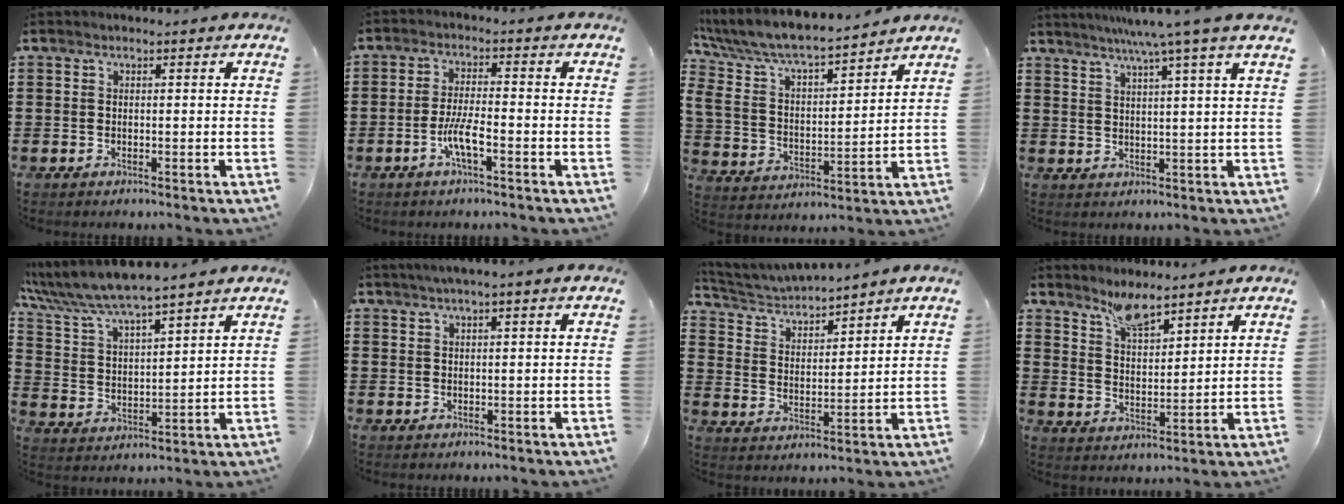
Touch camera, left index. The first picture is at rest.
{"total": 5.0, "force": [-2.1, 0.9, 4.4], "torque": [-0.093, -0.003, -0.043]}
{"total": 7.0, "force": [6.0, 1.5, 3.3], "torque": [-0.091, -0.042, 0.100]}
{"total": 6.3, "force": [4.5, -1.4, 4.1], "torque": [-0.090, -0.013, 0.074]}
{"total": 6.6, "force": [5.9, 0.3, 2.8], "torque": [-0.081, -0.032, 0.101]}
{"total": 1.8, "force": [1.2, 0.0, 1.3], "torque": [-0.026, 0.002, 0.021]}
{"total": 4.3, "force": [4.3, 0.2, 0.6], "torque": [-0.034, -0.024, 0.072]}
{"total": 5.5, "force": [4.8, 1.1, 2.5], "torque": [-0.054, -0.013, 0.087]}